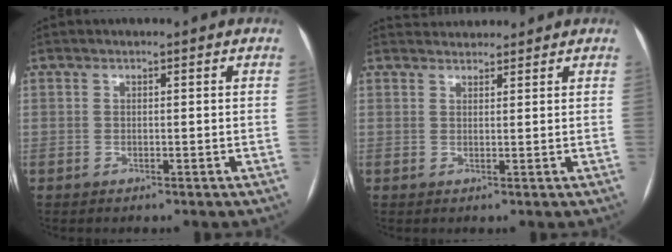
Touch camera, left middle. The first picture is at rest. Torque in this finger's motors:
{"motor_torque": [0.00, -0.02, -0.01, -0.02]}